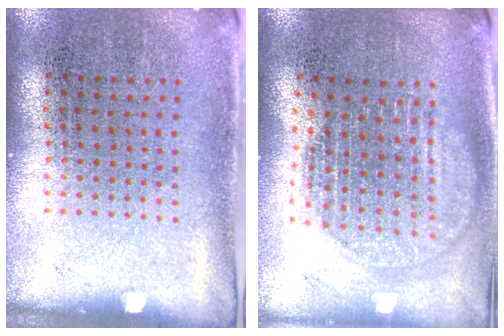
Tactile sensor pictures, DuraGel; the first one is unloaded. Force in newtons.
{"total": 1.8, "press": 1.5, "slide": 1.0}